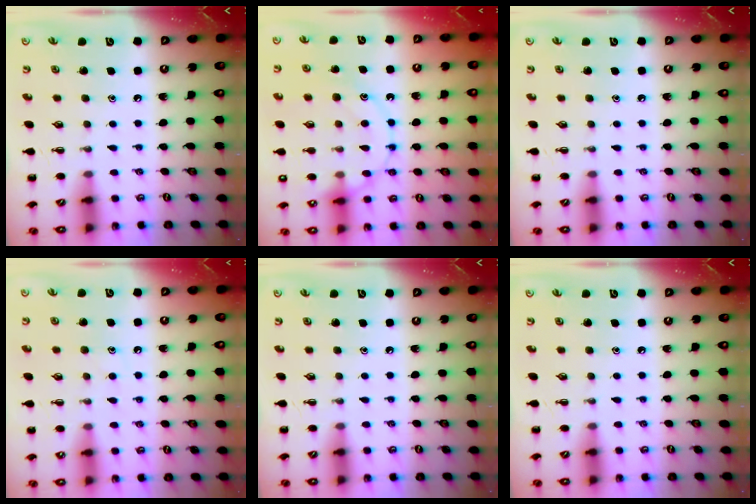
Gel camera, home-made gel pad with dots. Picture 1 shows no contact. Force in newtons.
{"total": 14.2, "press": 14.2, "slide": 0.8}
{"total": 0.0}
{"total": 6.0, "press": 5.9, "slide": 1.2}
{"total": 0.0}
{"total": 0.0}